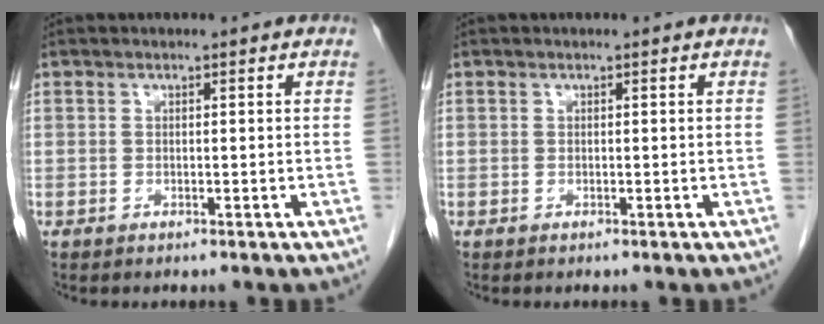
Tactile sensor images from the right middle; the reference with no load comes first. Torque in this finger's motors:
{"motor_torque": [0.00, 0.00, 0.00, 0.01]}